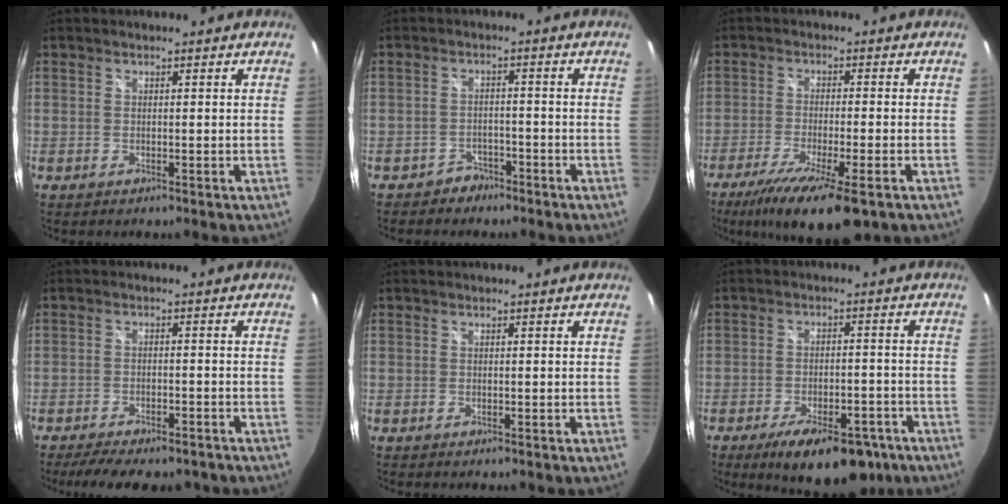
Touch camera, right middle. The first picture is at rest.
{"total": 3.5, "force": [-2.8, 2.2, 0.0], "torque": [-0.007, 0.012, -0.042]}
{"total": 13.2, "force": [-8.5, 2.2, 9.9], "torque": [-0.194, -0.045, -0.141]}
{"total": 11.4, "force": [-9.3, 3.4, 5.8], "torque": [-0.122, -0.023, -0.132]}
{"total": 0.0}
{"total": 14.8, "force": [-10.0, 5.9, 9.1], "torque": [-0.159, -0.015, -0.135]}